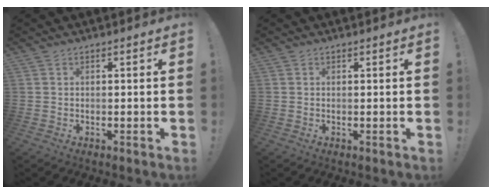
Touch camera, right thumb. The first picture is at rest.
{"total": 0.0}